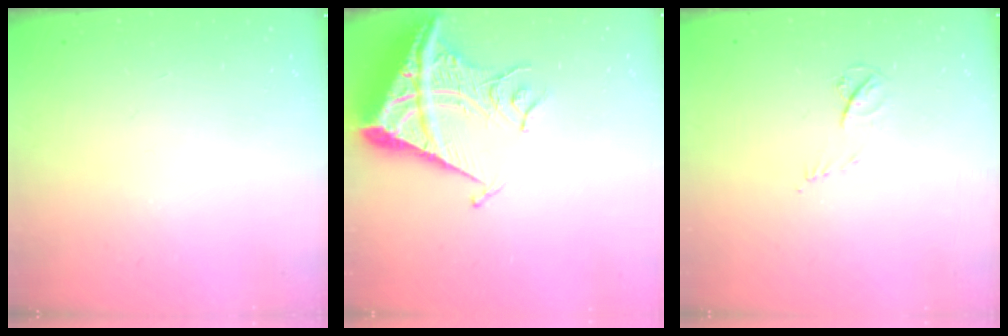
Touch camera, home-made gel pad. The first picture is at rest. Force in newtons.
{"total": 16.6, "press": 16.4, "slide": 2.0}
{"total": 4.8, "press": 4.8, "slide": 0.6}